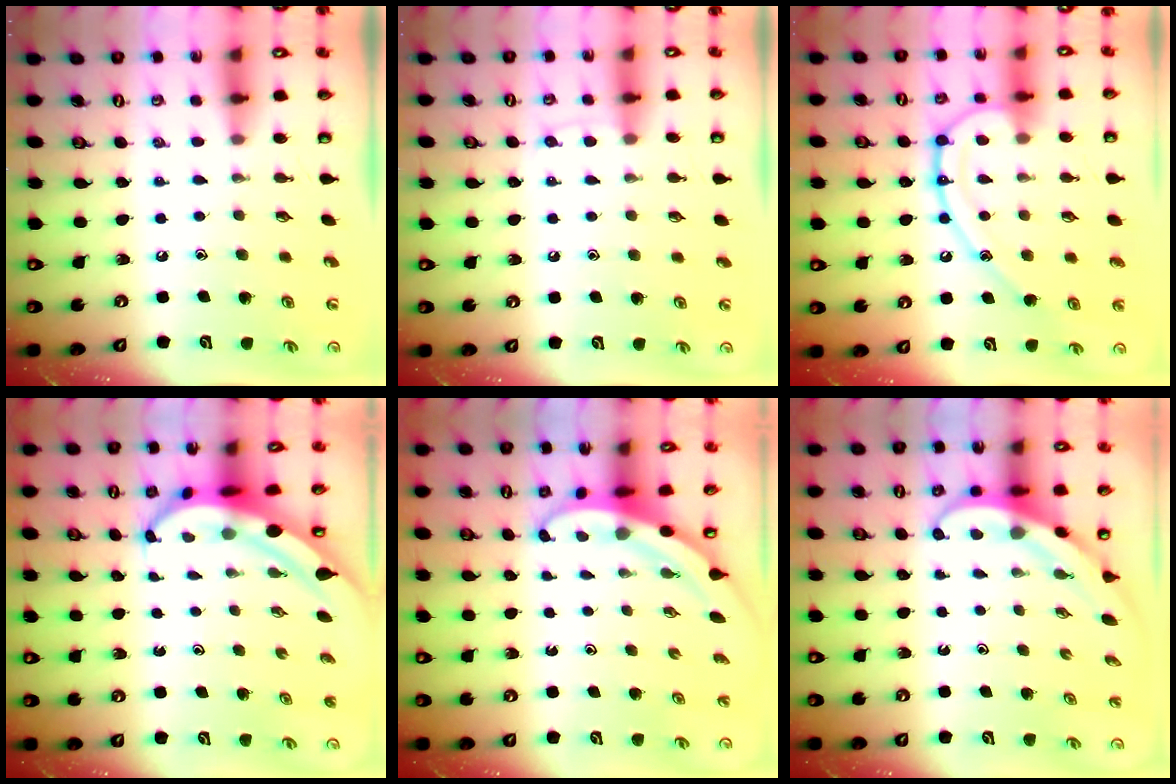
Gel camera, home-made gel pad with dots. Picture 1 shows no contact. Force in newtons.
{"total": 5.1, "press": 5.1, "slide": 0.7}
{"total": 14.9, "press": 14.8, "slide": 1.4}
{"total": 5.3, "press": 5.1, "slide": 1.1}
{"total": 3.3, "press": 3.3, "slide": 0.1}
{"total": 4.0, "press": 4.0, "slide": 0.3}